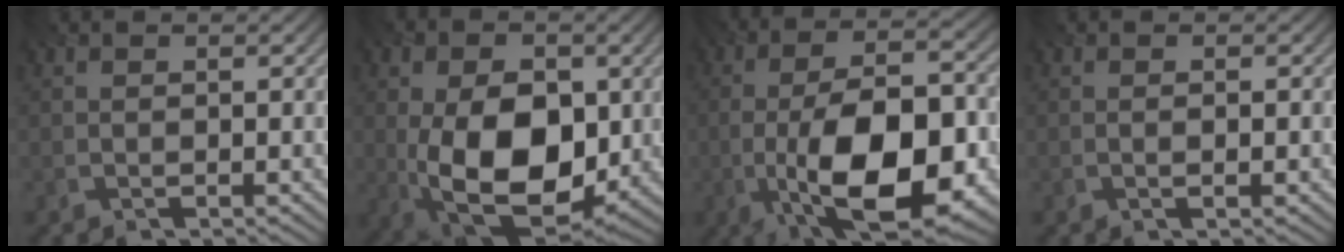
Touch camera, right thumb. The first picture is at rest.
{"total": 16.1, "force": [-2.6, 9.5, 12.8], "torque": [-0.207, -0.023, -0.049]}
{"total": 15.9, "force": [-5.8, 6.2, 13.4], "torque": [-0.206, -0.010, -0.102]}
{"total": 0.7, "force": [-0.3, -0.2, 0.6], "torque": [-0.006, -0.006, -0.014]}